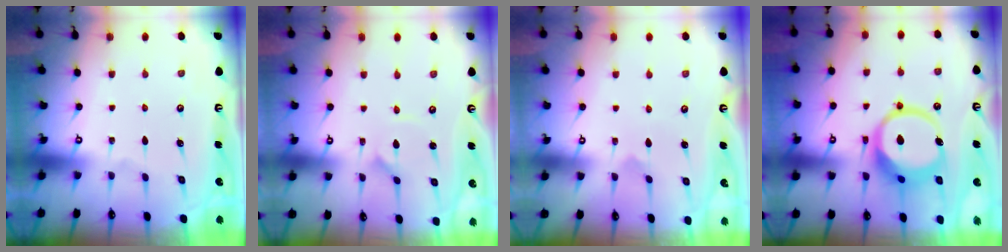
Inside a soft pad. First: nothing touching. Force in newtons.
{"total": 1.0, "press": 1.0, "slide": 0.2}
{"total": 3.3, "press": 3.3, "slide": 0.1}
{"total": 14.9, "press": 14.8, "slide": 2.1}